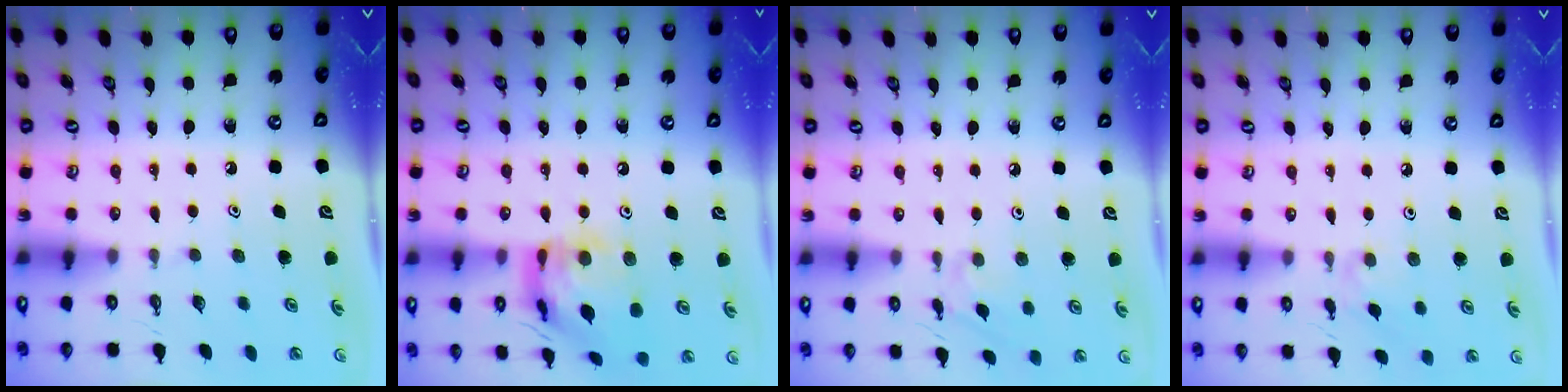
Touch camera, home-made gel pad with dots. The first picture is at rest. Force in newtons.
{"total": 14.9, "press": 14.8, "slide": 1.5}
{"total": 4.1, "press": 4.1, "slide": 0.8}
{"total": 3.4, "press": 3.3, "slide": 0.5}